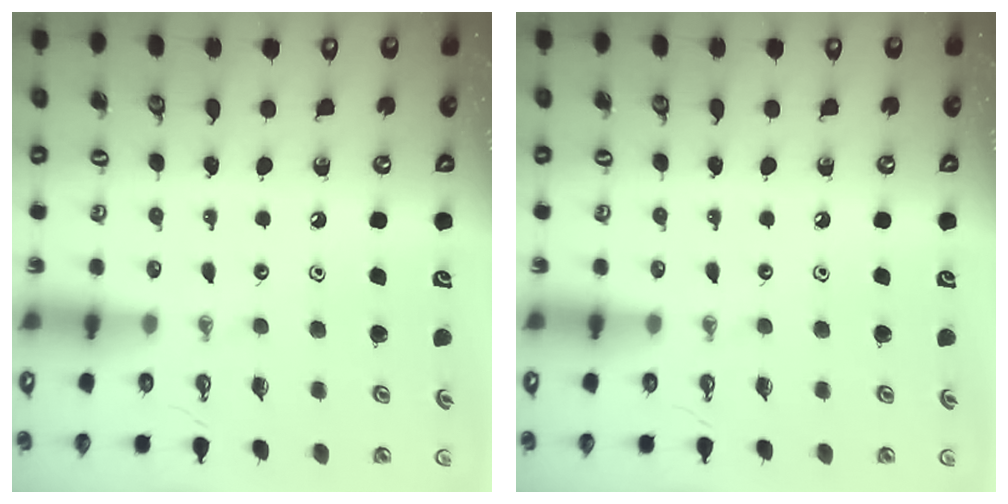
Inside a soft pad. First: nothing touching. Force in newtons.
{"total": 0.0}